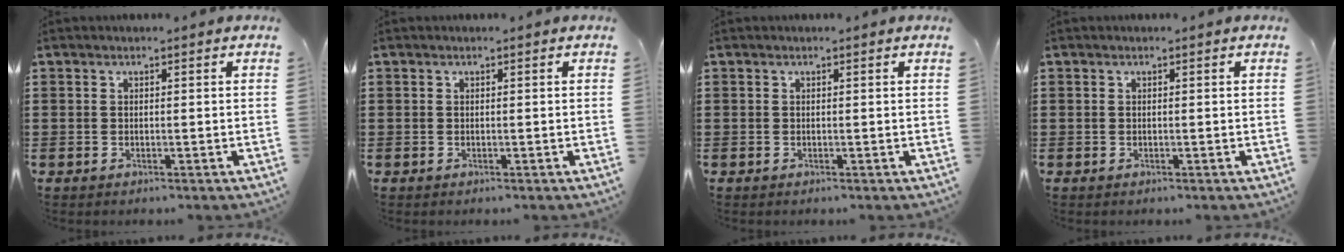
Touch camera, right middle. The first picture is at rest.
{"total": 0.0}
{"total": 0.0}
{"total": 0.0}